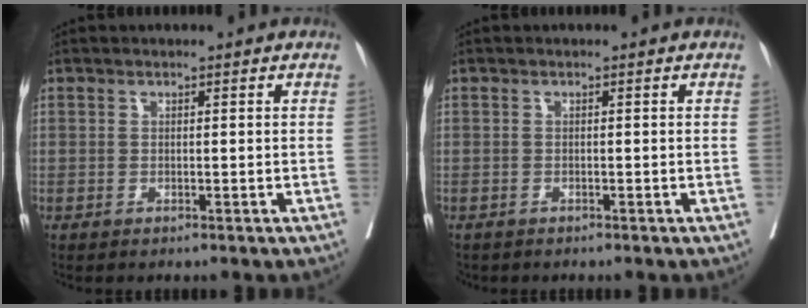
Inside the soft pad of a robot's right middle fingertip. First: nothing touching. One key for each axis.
{"total": 1.5, "fx": -1.2, "fy": 0.8, "fz": 0.3, "tx": -0.013, "ty": -0.003, "tz": -0.019}